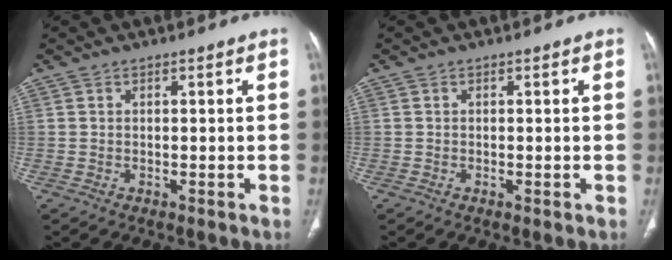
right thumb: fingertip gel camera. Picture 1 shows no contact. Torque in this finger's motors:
{"motor_torque": [2.62, 0.60, 0.17, -0.45, 0.00]}